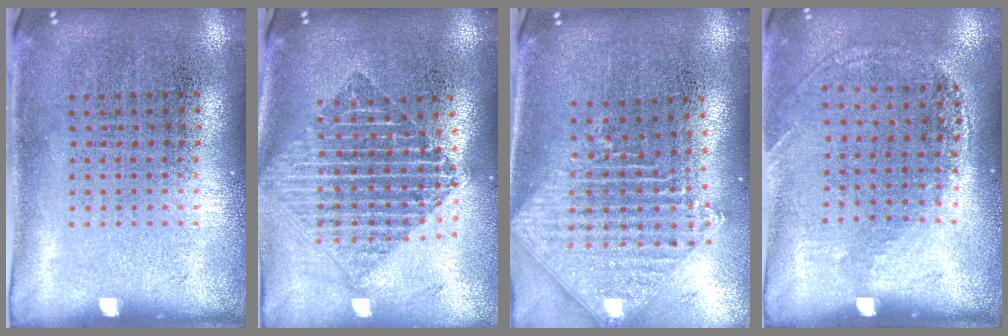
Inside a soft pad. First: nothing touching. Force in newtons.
{"total": 2.1, "press": 1.7, "slide": 1.2}
{"total": 2.2, "press": 1.8, "slide": 1.3}
{"total": 1.2, "press": 1.0, "slide": 0.7}